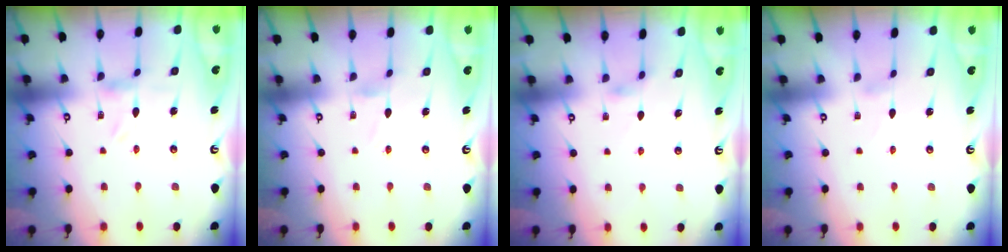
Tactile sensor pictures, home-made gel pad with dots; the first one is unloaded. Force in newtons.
{"total": 1.1, "press": 1.1, "slide": 0.1}
{"total": 3.2, "press": 3.2, "slide": 0.6}
{"total": 1.1, "press": 1.1, "slide": 0.1}